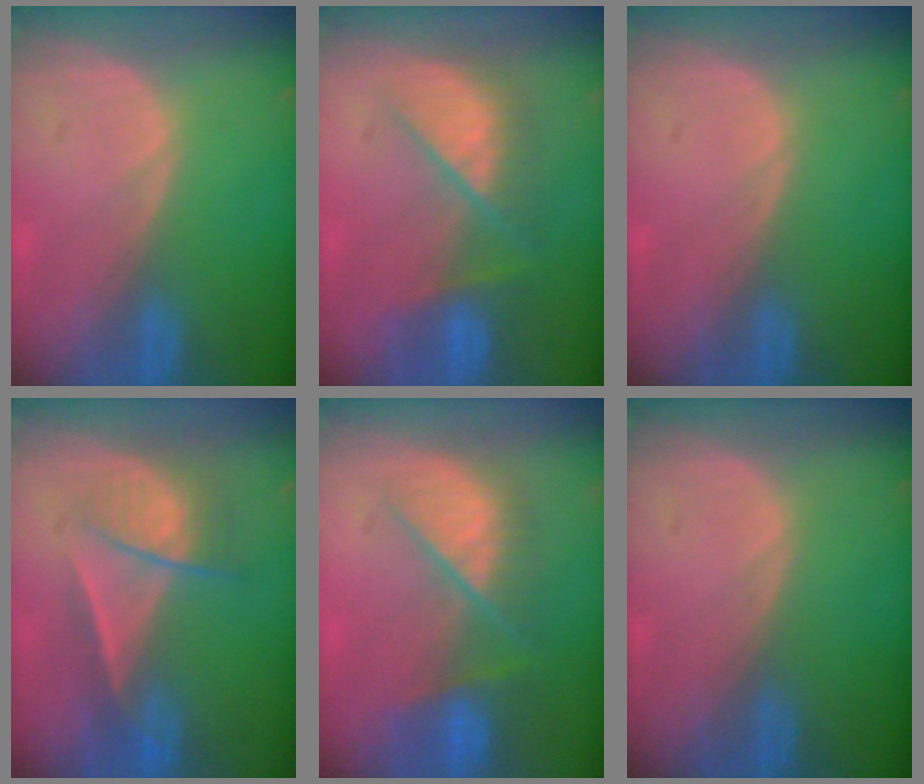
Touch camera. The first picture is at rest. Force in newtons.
{"total": 7.3, "press": 7.2, "slide": 0.6}
{"total": 0.0}
{"total": 7.1, "press": 6.0, "slide": 3.7}
{"total": 7.8, "press": 7.6, "slide": 2.0}
{"total": 0.0}